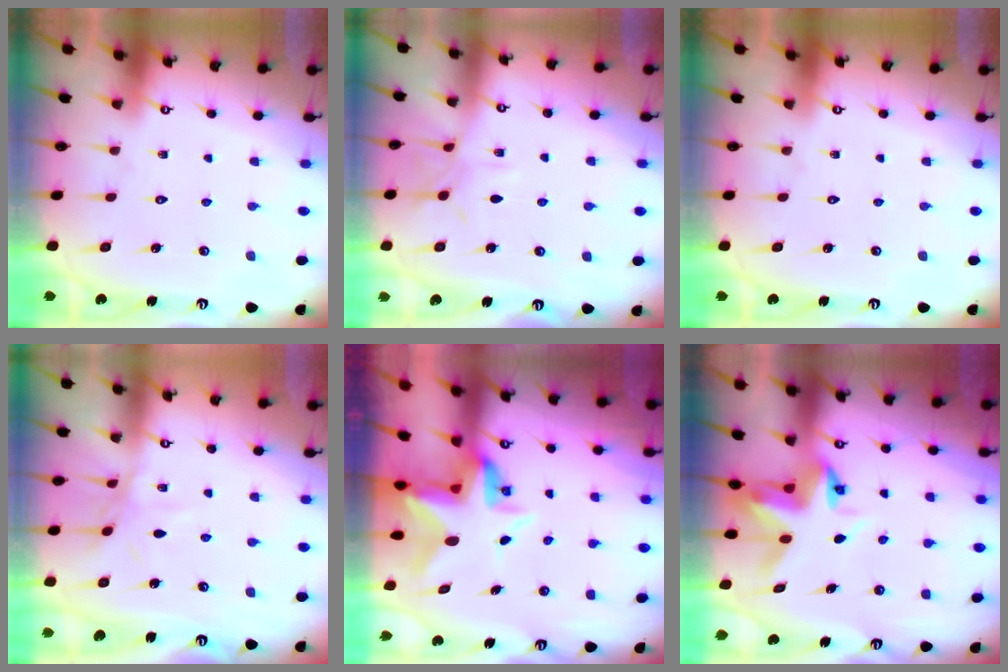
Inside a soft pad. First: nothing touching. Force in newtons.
{"total": 6.4, "press": 6.4, "slide": 0.3}
{"total": 0.0}
{"total": 6.2, "press": 6.2, "slide": 0.5}
{"total": 5.9, "press": 5.8, "slide": 0.6}
{"total": 4.2, "press": 4.2, "slide": 0.3}